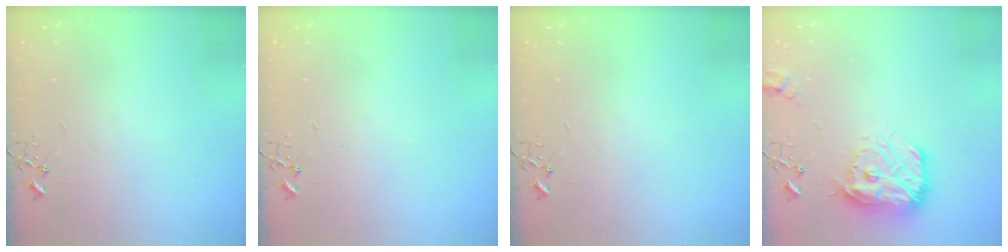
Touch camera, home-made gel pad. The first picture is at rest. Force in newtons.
{"total": 0.0}
{"total": 0.0}
{"total": 18.7, "press": 18.6, "slide": 1.8}